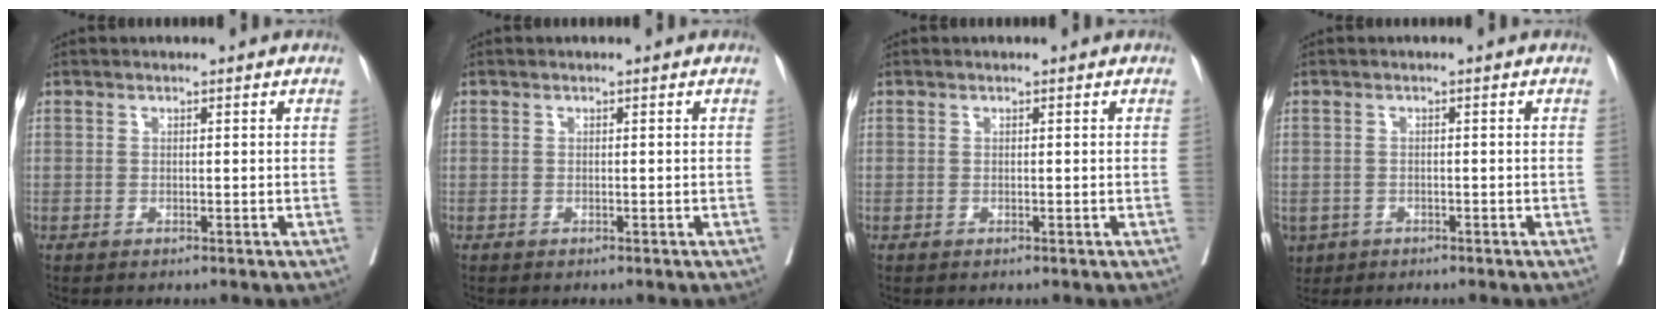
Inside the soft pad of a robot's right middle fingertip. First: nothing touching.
{"total": 0.0}
{"total": 0.0}
{"total": 3.7, "force": [-2.2, 2.8, 0.9], "torque": [-0.015, 0.001, -0.033]}